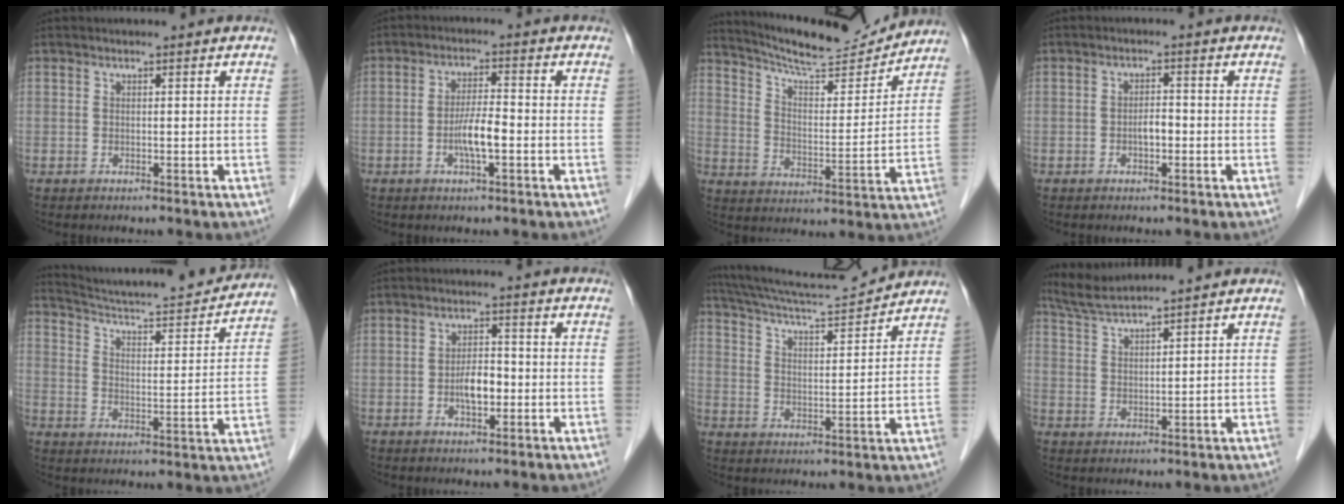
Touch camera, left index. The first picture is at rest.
{"total": 4.9, "force": [-1.5, 0.8, 4.5], "torque": [-0.089, -0.003, -0.028]}
{"total": 16.0, "force": [15.2, 1.4, 4.8], "torque": [-0.085, -0.012, 0.232]}
{"total": 2.2, "force": [-0.9, 0.9, 1.8], "torque": [-0.027, 0.002, -0.016]}
{"total": 21.6, "force": [20.3, 1.8, 7.2], "torque": [-0.116, -0.026, 0.278]}
{"total": 4.0, "force": [-1.3, 1.8, 3.4], "torque": [-0.061, 0.002, -0.024]}
{"total": 13.5, "force": [13.0, -0.6, 3.6], "torque": [-0.075, -0.001, 0.211]}
{"total": 6.2, "force": [5.8, -1.0, 2.0], "torque": [-0.047, 0.019, 0.114]}